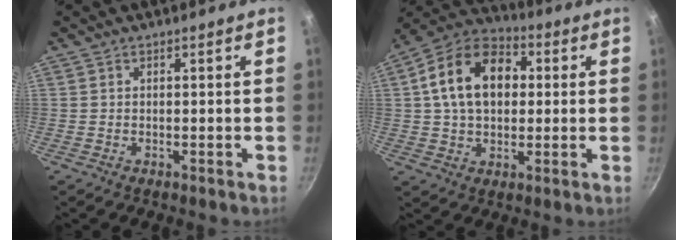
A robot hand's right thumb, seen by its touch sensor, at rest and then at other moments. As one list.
[{"total": 16.3, "force": [2.7, 11.4, 11.4], "torque": [-0.164, 0.026, 0.030]}]